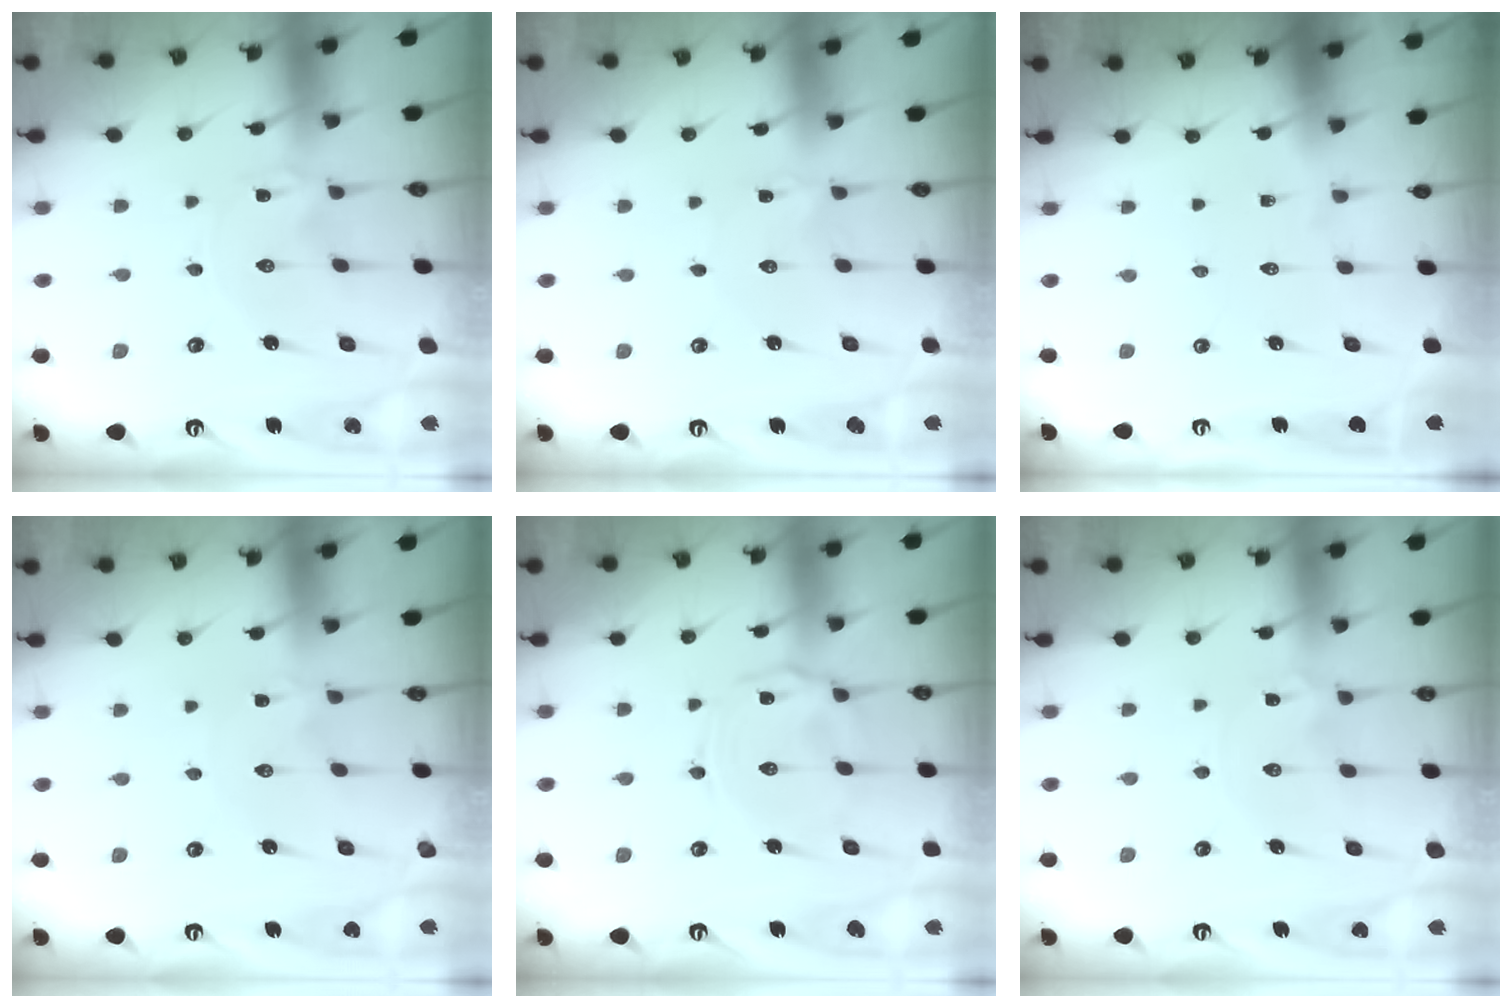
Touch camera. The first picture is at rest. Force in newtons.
{"total": 0.9, "press": 0.9, "slide": 0.1}
{"total": 0.0}
{"total": 0.0}
{"total": 2.8, "press": 2.8, "slide": 0.6}
{"total": 1.4, "press": 1.4, "slide": 0.2}